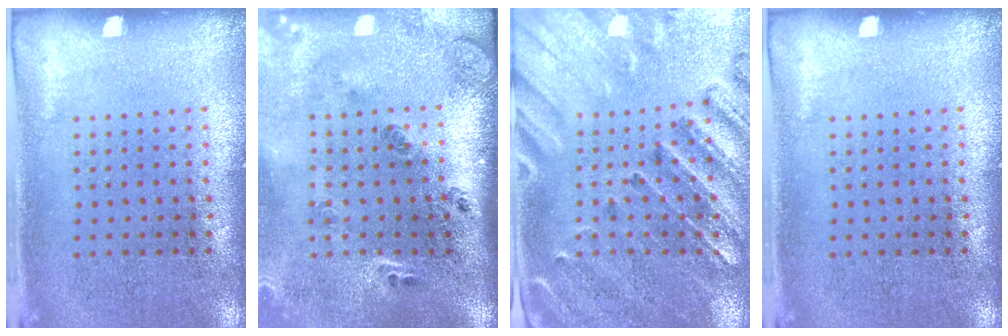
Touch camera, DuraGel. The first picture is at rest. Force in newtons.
{"total": 3.0, "press": 1.9, "slide": 2.4}
{"total": 2.9, "press": 2.7, "slide": 1.1}
{"total": 0.0}